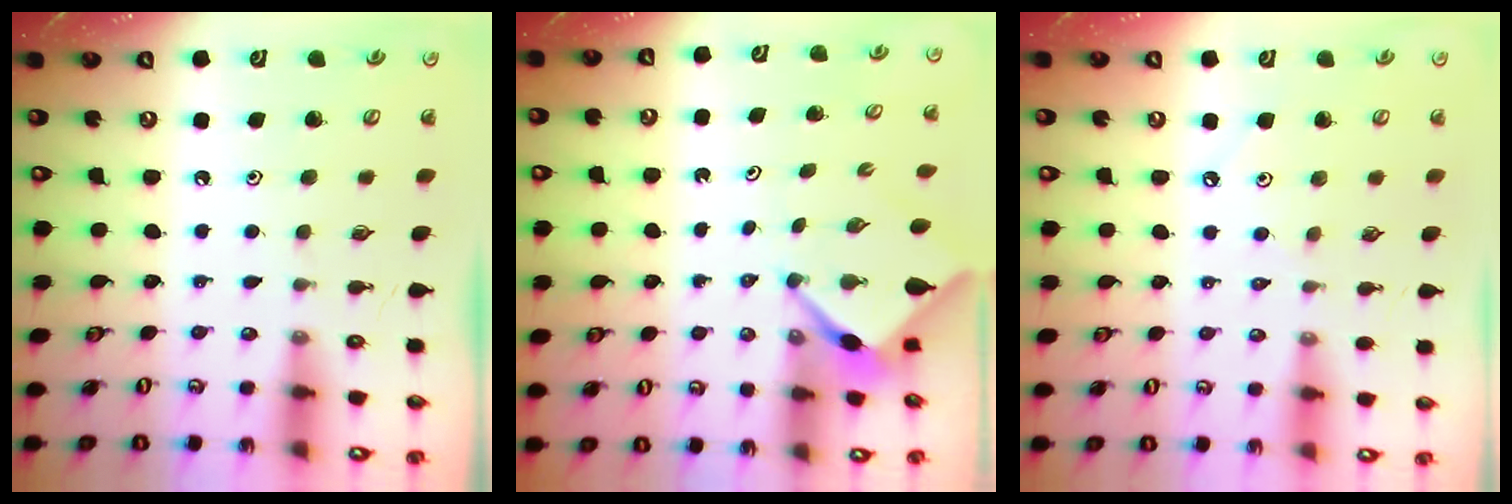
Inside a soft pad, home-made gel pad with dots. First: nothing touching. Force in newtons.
{"total": 2.8, "press": 2.8, "slide": 0.3}
{"total": 1.6, "press": 1.5, "slide": 0.4}